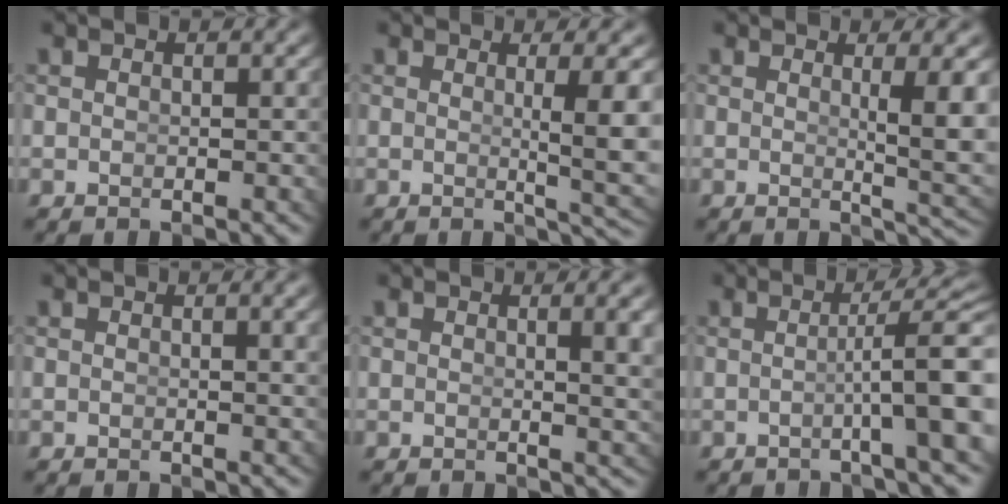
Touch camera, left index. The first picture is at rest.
{"total": 4.5, "force": [0.3, 0.1, 4.5], "torque": [-0.057, -0.009, 0.008]}
{"total": 4.2, "force": [0.6, 0.1, 4.1], "torque": [-0.050, -0.012, 0.015]}
{"total": 1.0, "force": [0.5, -0.2, 0.9], "torque": [-0.006, -0.001, 0.009]}
{"total": 2.3, "force": [0.9, -0.2, 2.1], "torque": [-0.019, -0.007, 0.016]}
{"total": 5.4, "force": [-1.1, 0.4, 5.3], "torque": [-0.063, 0.001, -0.014]}